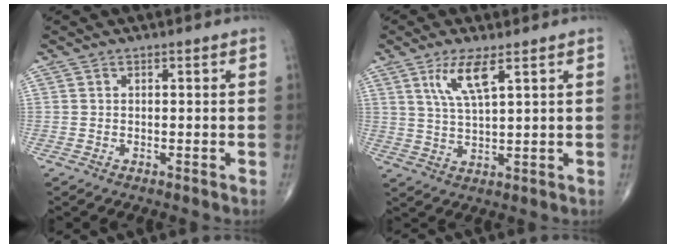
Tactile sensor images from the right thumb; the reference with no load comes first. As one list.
[{"total": 6.6, "force": [3.3, 1.3, 5.5], "torque": [-0.116, -0.019, 0.072]}]